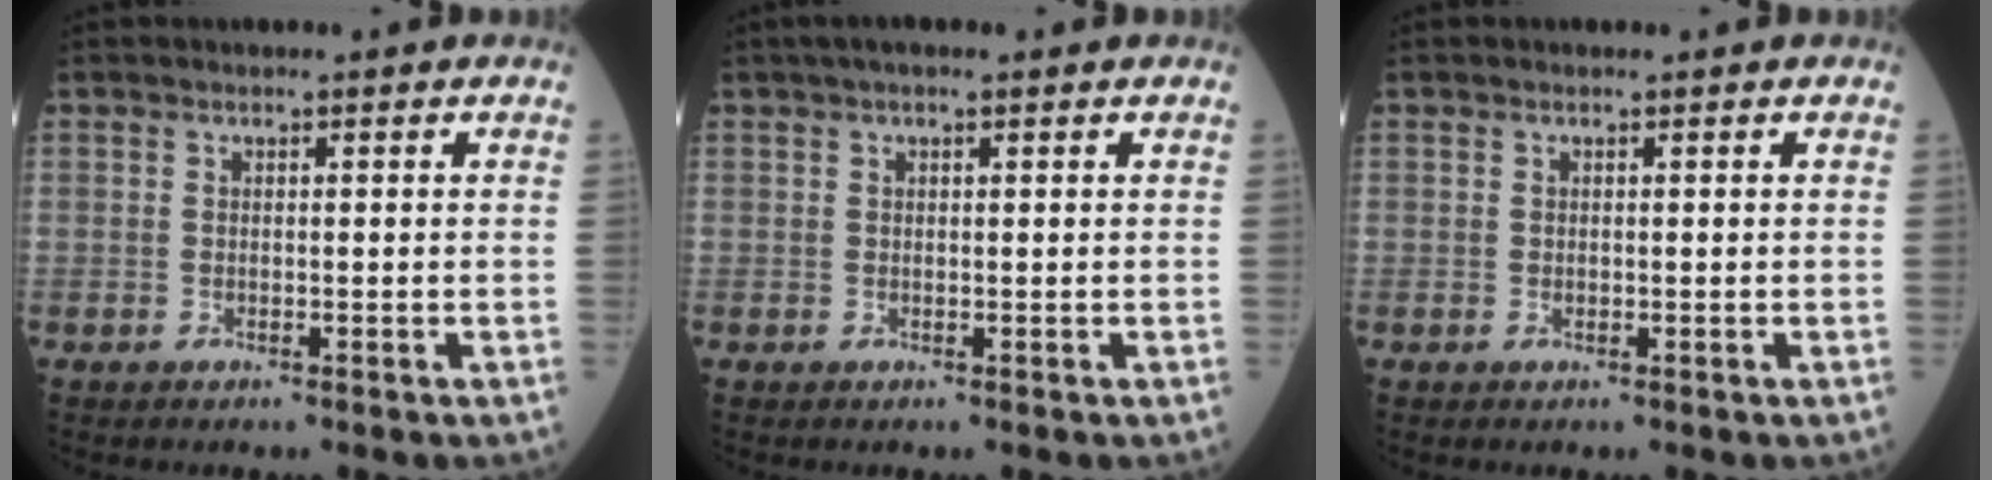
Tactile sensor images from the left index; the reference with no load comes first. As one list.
[{"total": 2.5, "force": [1.5, 0.6, 1.9], "torque": [-0.031, 0.020, 0.023]}, {"total": 0.0}]